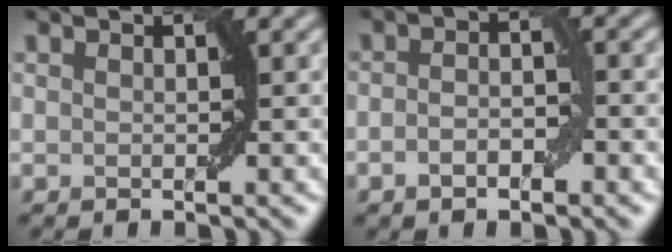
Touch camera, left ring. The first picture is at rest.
{"total": 2.7, "force": [-0.9, 1.0, 2.3], "torque": [-0.039, 0.000, -0.017]}